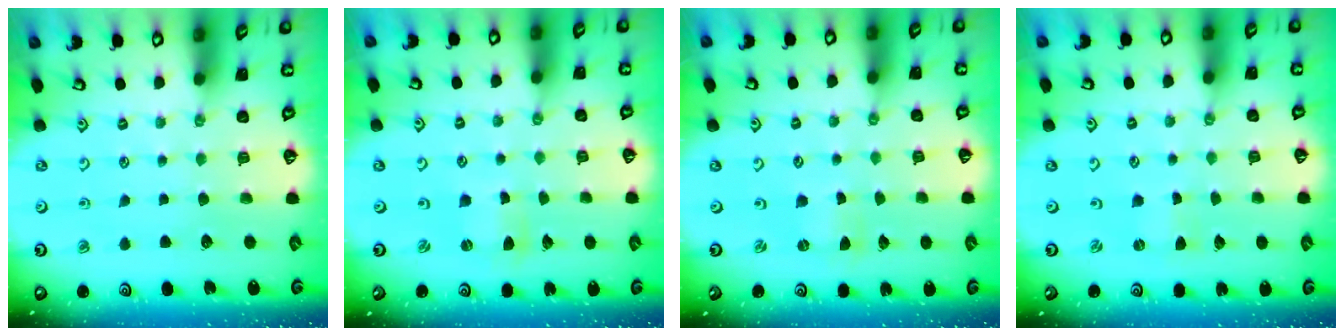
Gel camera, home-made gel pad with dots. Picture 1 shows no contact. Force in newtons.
{"total": 1.2, "press": 1.2, "slide": 0.3}
{"total": 0.0}
{"total": 0.0}